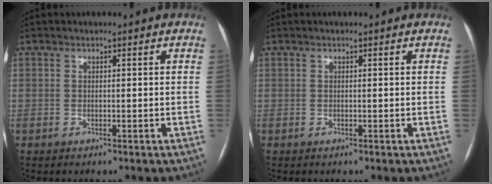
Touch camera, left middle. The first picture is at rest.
{"total": 0.0}